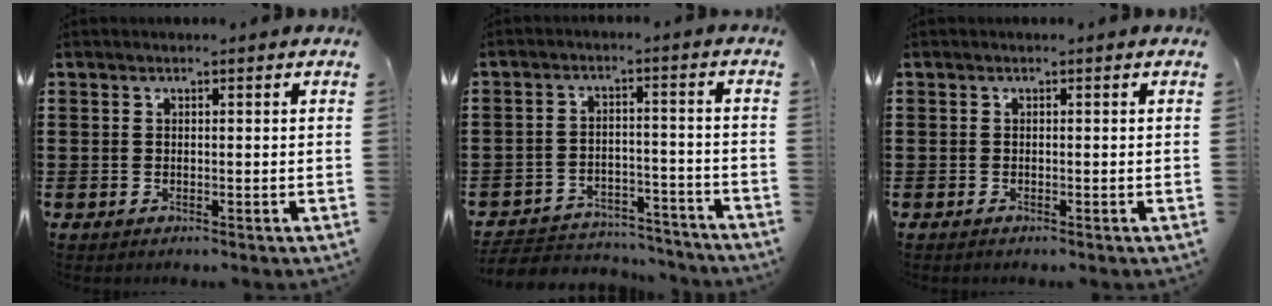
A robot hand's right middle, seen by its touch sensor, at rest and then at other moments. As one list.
[{"total": 4.9, "force": [-4.8, 0.9, 0.6], "torque": [-0.020, 0.004, -0.100]}, {"total": 0.0}]